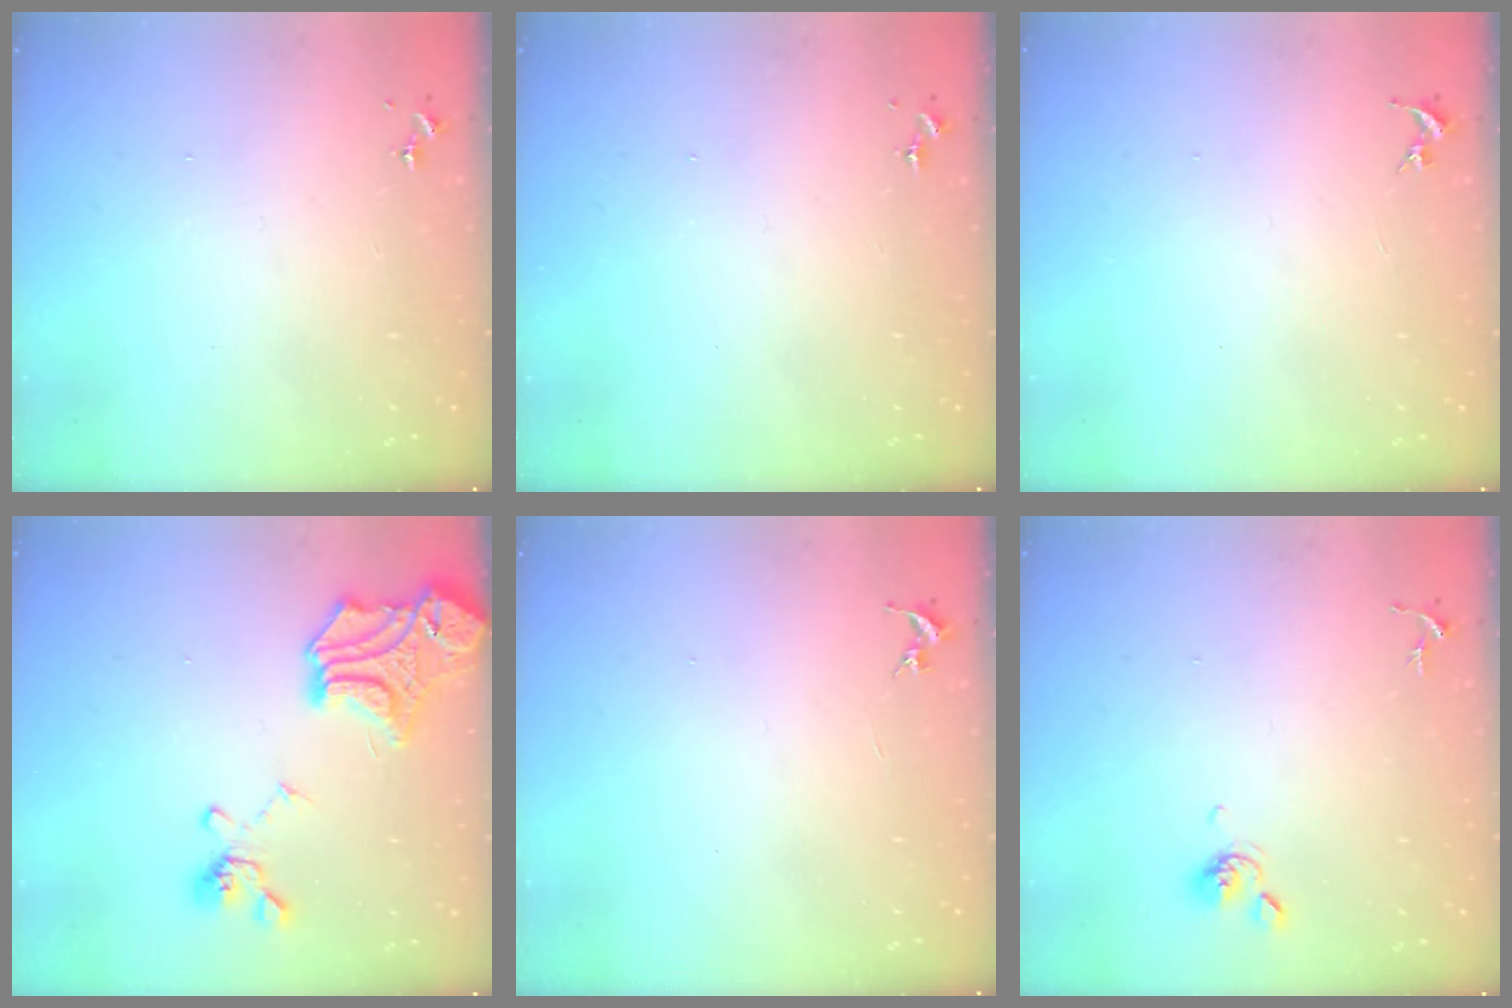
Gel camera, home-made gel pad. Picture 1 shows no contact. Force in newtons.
{"total": 0.0}
{"total": 0.0}
{"total": 20.9, "press": 20.7, "slide": 2.1}
{"total": 0.0}
{"total": 5.5, "press": 5.4, "slide": 1.0}